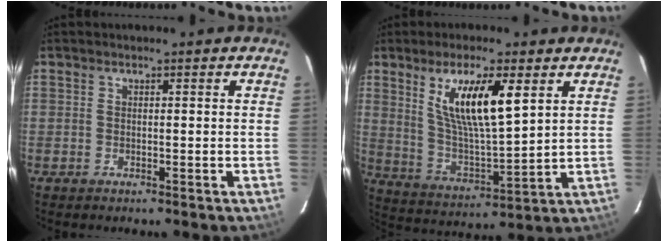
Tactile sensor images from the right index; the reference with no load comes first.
{"total": 13.4, "force": [5.8, 2.9, 11.7], "torque": [-0.212, -0.006, 0.119]}